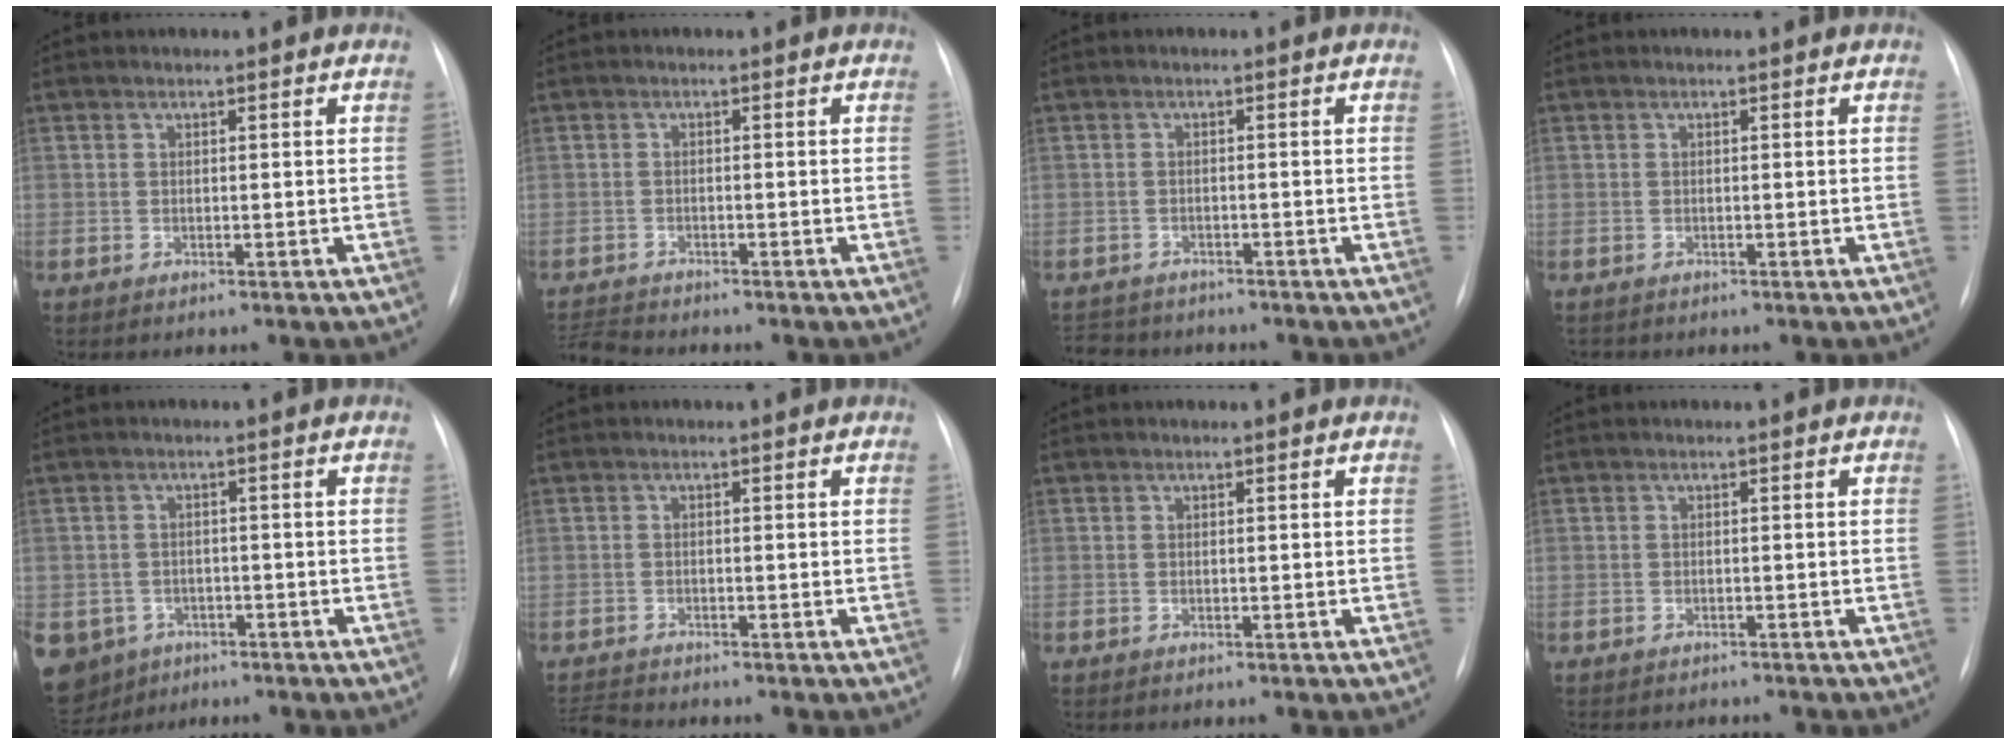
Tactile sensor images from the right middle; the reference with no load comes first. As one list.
[{"total": 3.0, "force": [-3.0, -0.5, -0.1], "torque": [-0.001, -0.022, -0.052]}, {"total": 5.7, "force": [-5.2, 2.1, 0.7], "torque": [-0.013, -0.007, -0.077]}, {"total": 0.6, "force": [-0.6, 0.2, 0.0], "torque": [-0.006, -0.001, -0.008]}, {"total": 9.6, "force": [-5.2, 7.9, 1.8], "torque": [-0.061, 0.004, -0.068]}, {"total": 2.5, "force": [-2.4, -0.6, -0.1], "torque": [-0.003, -0.021, -0.041]}, {"total": 0.0}, {"total": 6.0, "force": [-5.5, 1.5, 2.0], "torque": [-0.021, 0.000, -0.067]}]